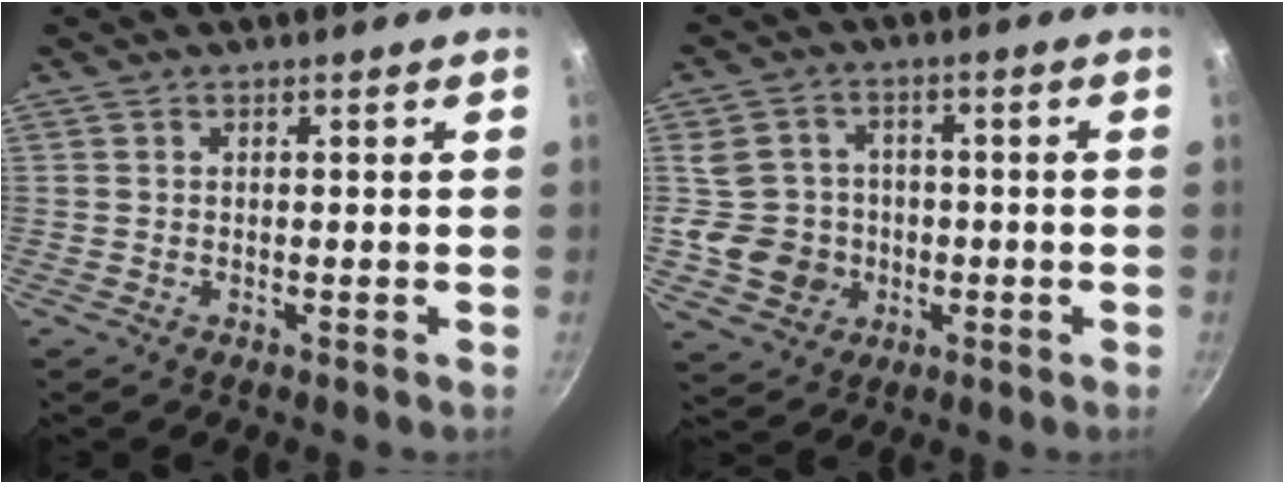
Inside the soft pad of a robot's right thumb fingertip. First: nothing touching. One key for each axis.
{"total": 9.7, "fx": -1.3, "fy": 9.1, "fz": 3.3, "tx": -0.022, "ty": 0.017, "tz": -0.016}